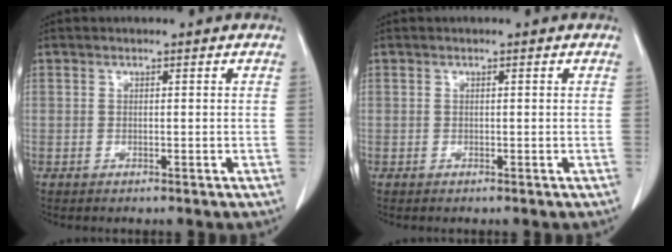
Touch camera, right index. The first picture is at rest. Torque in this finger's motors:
{"motor_torque": [0.14, 0.03, -0.01, 0.01]}